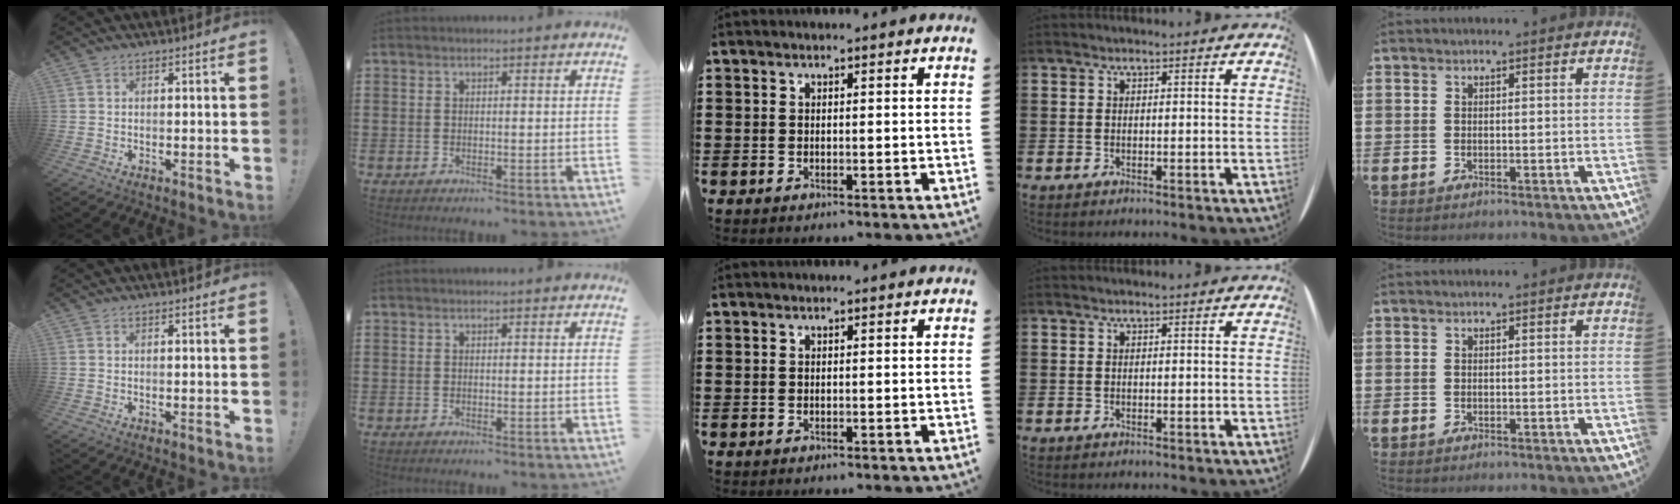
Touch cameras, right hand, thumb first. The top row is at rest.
{}